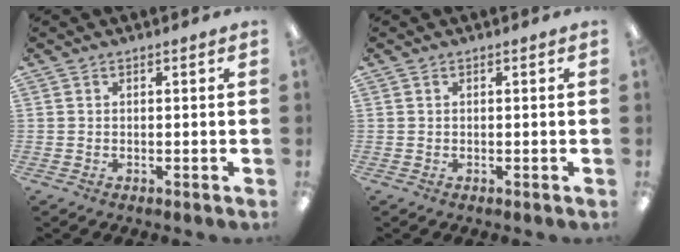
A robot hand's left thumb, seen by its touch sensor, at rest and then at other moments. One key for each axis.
{"total": 0.0}